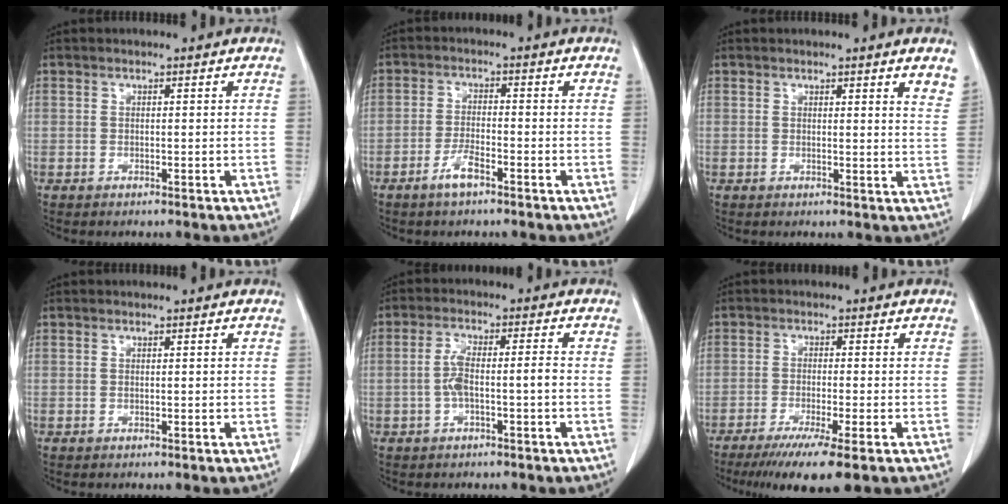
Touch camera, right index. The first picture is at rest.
{"total": 3.6, "force": [-2.4, 0.7, 2.6], "torque": [-0.053, -0.001, -0.048]}
{"total": 4.3, "force": [3.3, 0.3, 2.7], "torque": [-0.030, -0.016, 0.025]}
{"total": 0.0}
{"total": 4.8, "force": [-1.1, 0.7, 4.6], "torque": [-0.096, 0.017, -0.016]}
{"total": 8.6, "force": [-5.6, 0.0, 6.5], "torque": [-0.101, -0.022, -0.085]}